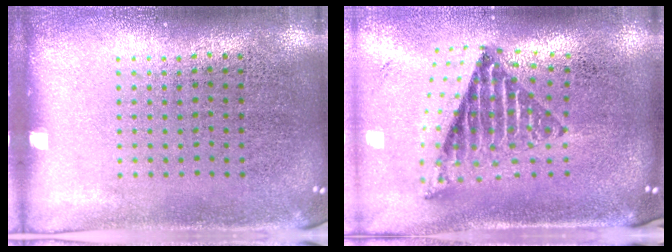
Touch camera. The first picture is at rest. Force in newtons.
{"total": 1.7, "press": 1.4, "slide": 1.1}